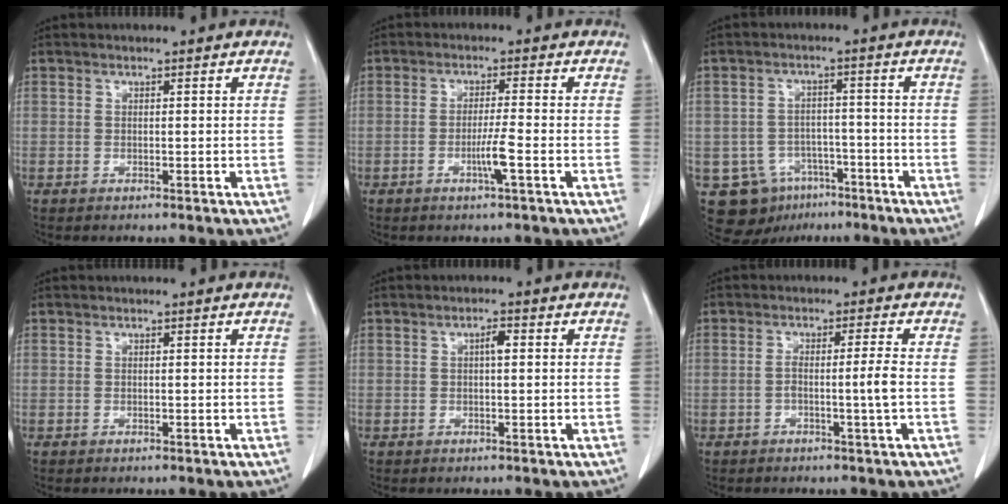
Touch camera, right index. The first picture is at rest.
{"total": 3.5, "force": [-1.3, -0.6, 3.3], "torque": [-0.061, -0.006, -0.023]}
{"total": 9.5, "force": [-5.1, 7.6, 2.7], "torque": [-0.051, 0.012, -0.067]}
{"total": 0.0}
{"total": 1.7, "force": [0.3, 0.4, 1.7], "torque": [-0.031, 0.003, 0.004]}
{"total": 3.3, "force": [-0.8, -0.9, 3.1], "torque": [-0.056, 0.004, -0.010]}